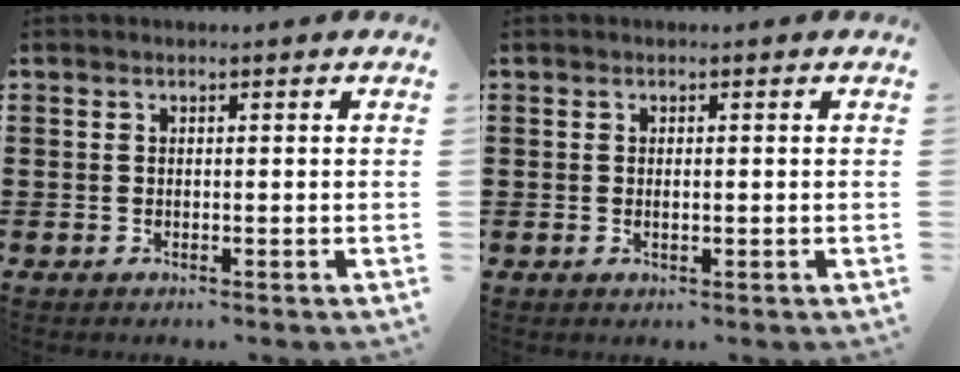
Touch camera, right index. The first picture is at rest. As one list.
[{"total": 0.9, "force": [0.0, 0.3, 0.9], "torque": [-0.017, 0.000, -0.001]}]